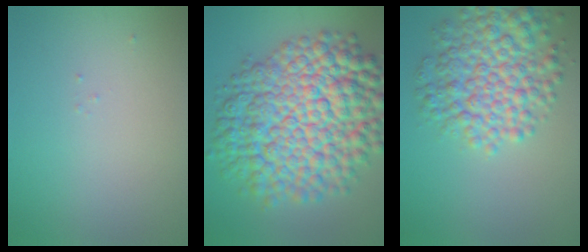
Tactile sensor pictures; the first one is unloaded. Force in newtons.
{"total": 13.9, "press": 13.9, "slide": 0.3}
{"total": 7.1, "press": 7.1, "slide": 0.2}